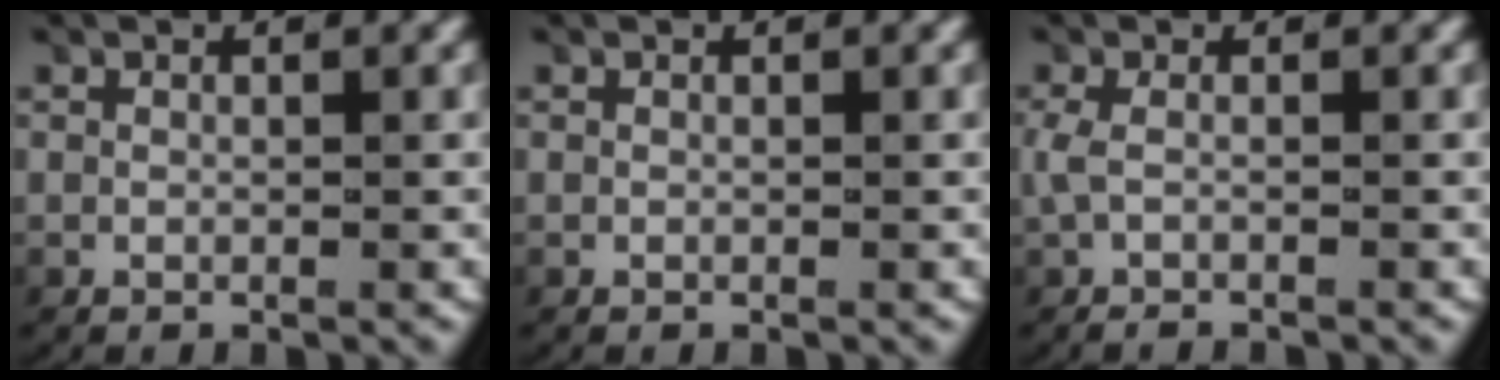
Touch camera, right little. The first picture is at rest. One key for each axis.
{"total": 0.0}
{"total": 1.9, "fx": -1.2, "fy": 0.6, "fz": 1.4, "tx": -0.042, "ty": -0.003, "tz": -0.015}